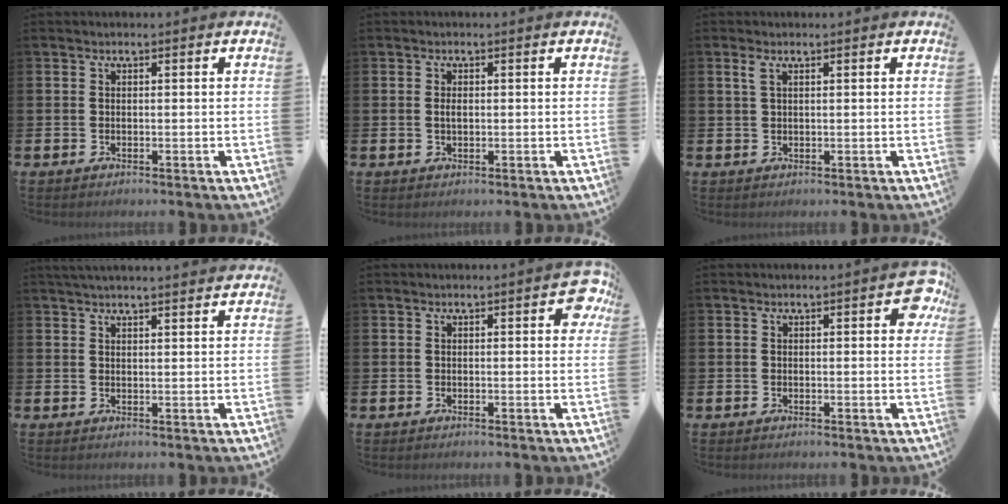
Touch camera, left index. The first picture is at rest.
{"total": 1.0, "force": [0.0, 0.5, 0.9], "torque": [-0.016, 0.005, -0.002]}
{"total": 1.4, "force": [0.7, 0.4, 1.1], "torque": [-0.013, 0.000, 0.009]}
{"total": 2.5, "force": [2.4, -0.2, 0.4], "torque": [-0.010, -0.009, 0.044]}
{"total": 2.5, "force": [0.6, 0.8, 2.3], "torque": [-0.028, 0.001, 0.003]}
{"total": 2.6, "force": [0.6, 0.8, 2.4], "torque": [-0.030, 0.001, 0.004]}